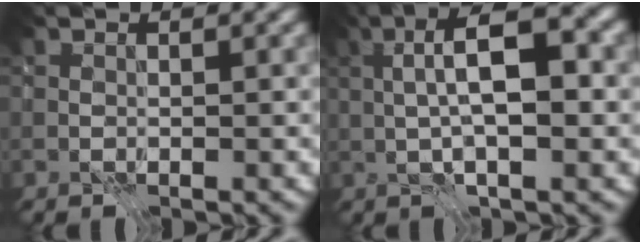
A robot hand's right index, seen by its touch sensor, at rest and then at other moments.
{"total": 7.1, "force": [0.4, 1.9, 6.9], "torque": [-0.109, 0.013, 0.001]}